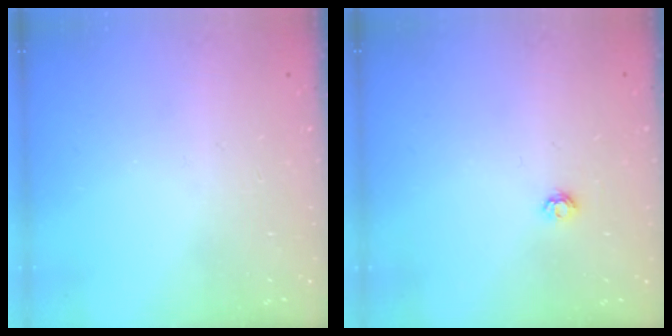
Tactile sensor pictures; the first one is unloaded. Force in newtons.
{"total": 3.8, "press": 3.8, "slide": 0.6}